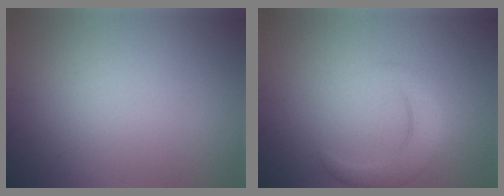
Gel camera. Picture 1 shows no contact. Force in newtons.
{"total": 3.7, "press": 3.7, "slide": 0.2}